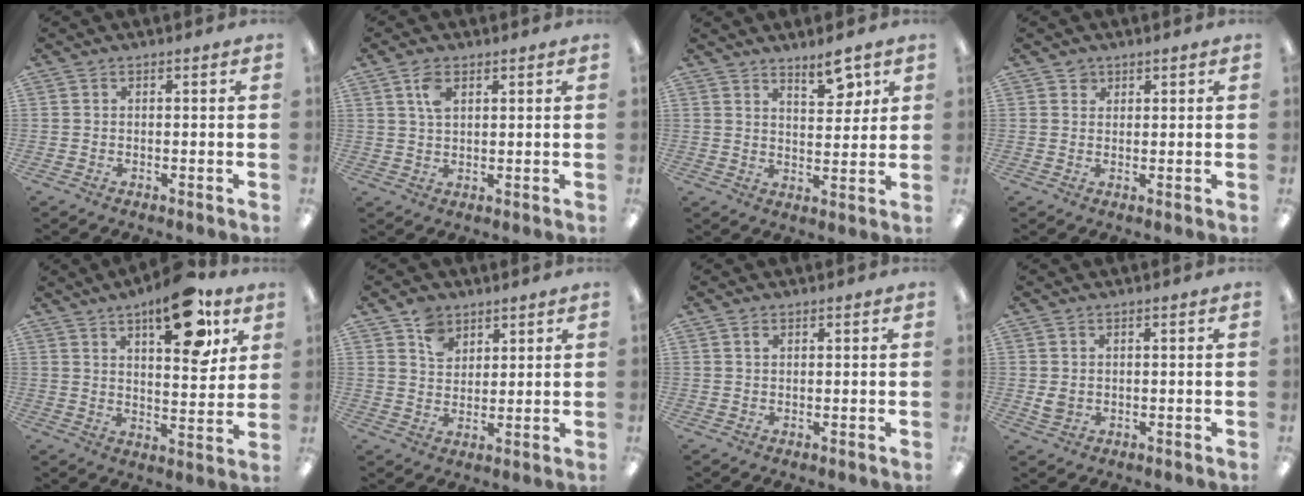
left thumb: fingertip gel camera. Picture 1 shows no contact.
{"total": 4.4, "force": [2.4, 2.2, 2.9], "torque": [-0.058, 0.000, 0.041]}
{"total": 7.2, "force": [5.3, 2.7, 4.2], "torque": [-0.037, -0.037, 0.085]}
{"total": 1.6, "force": [1.1, 1.1, 0.1], "torque": [0.004, -0.003, 0.020]}
{"total": 16.2, "force": [9.9, 6.3, 11.1], "torque": [-0.144, -0.050, 0.157]}
{"total": 6.3, "force": [4.3, 4.3, 1.8], "torque": [-0.028, -0.013, 0.080]}
{"total": 1.2, "force": [0.8, 0.7, 0.6], "torque": [-0.005, -0.002, 0.012]}
{"total": 2.5, "force": [0.3, 2.1, 1.4], "torque": [-0.019, 0.000, 0.005]}